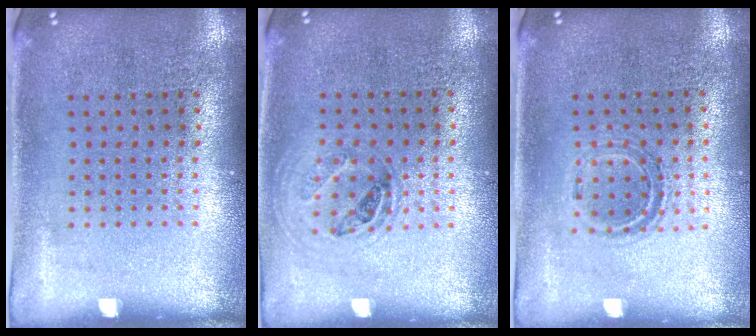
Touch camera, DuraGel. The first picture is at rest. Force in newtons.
{"total": 1.1, "press": 0.9, "slide": 0.6}
{"total": 1.1, "press": 1.0, "slide": 0.5}